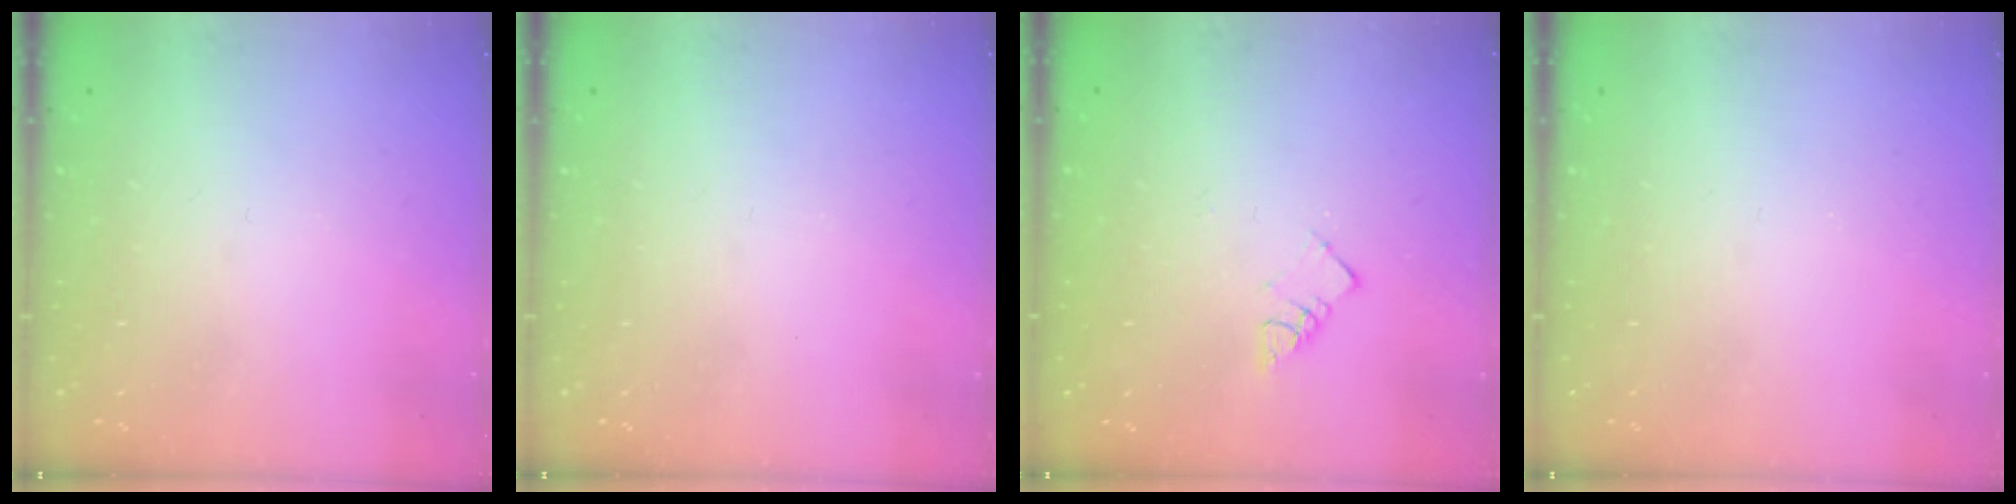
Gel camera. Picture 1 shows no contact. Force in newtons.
{"total": 0.0}
{"total": 3.6, "press": 3.6, "slide": 0.2}
{"total": 0.0}